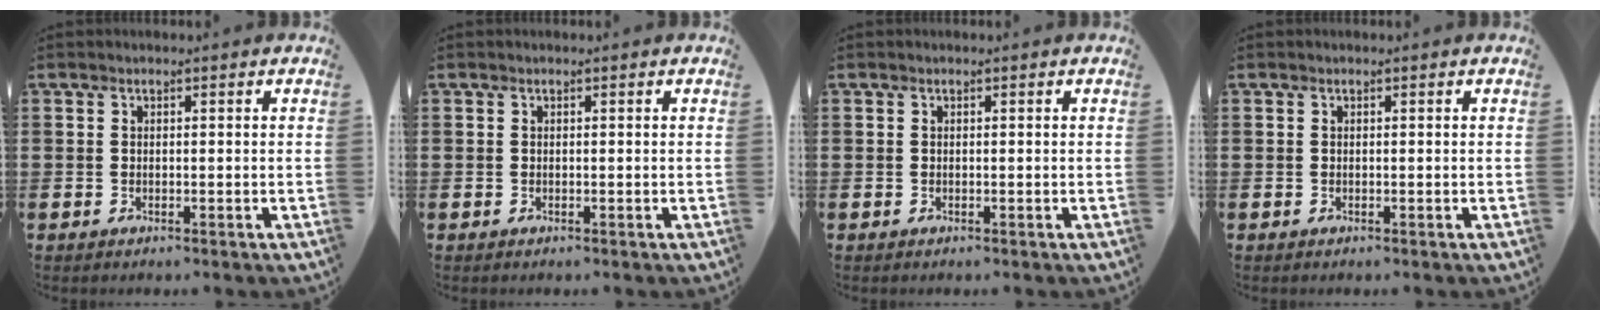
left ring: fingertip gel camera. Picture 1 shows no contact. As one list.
[{"total": 0.0}, {"total": 0.0}, {"total": 0.0}]